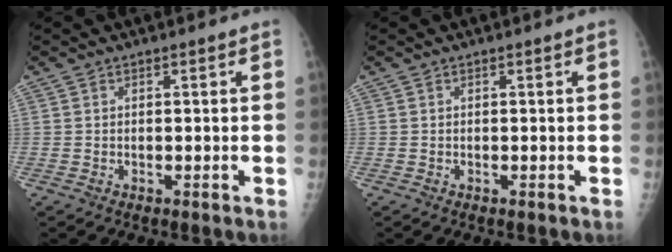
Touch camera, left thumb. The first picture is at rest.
{"total": 0.0}